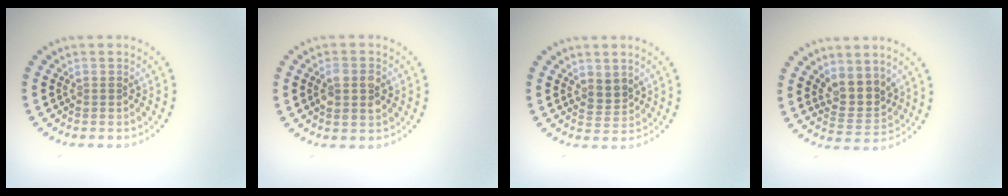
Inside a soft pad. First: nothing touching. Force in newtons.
{"total": 2.7, "press": 2.7, "slide": 0.3}
{"total": 1.9, "press": 1.6, "slide": 1.1}
{"total": 3.3, "press": 2.9, "slide": 1.7}